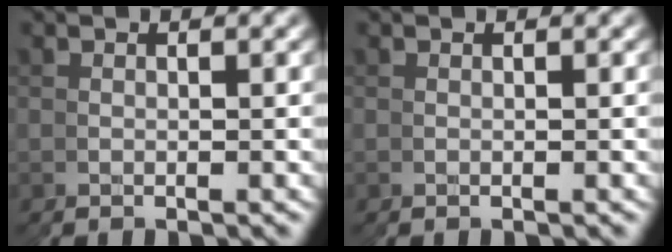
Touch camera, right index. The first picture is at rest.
{"total": 0.0}